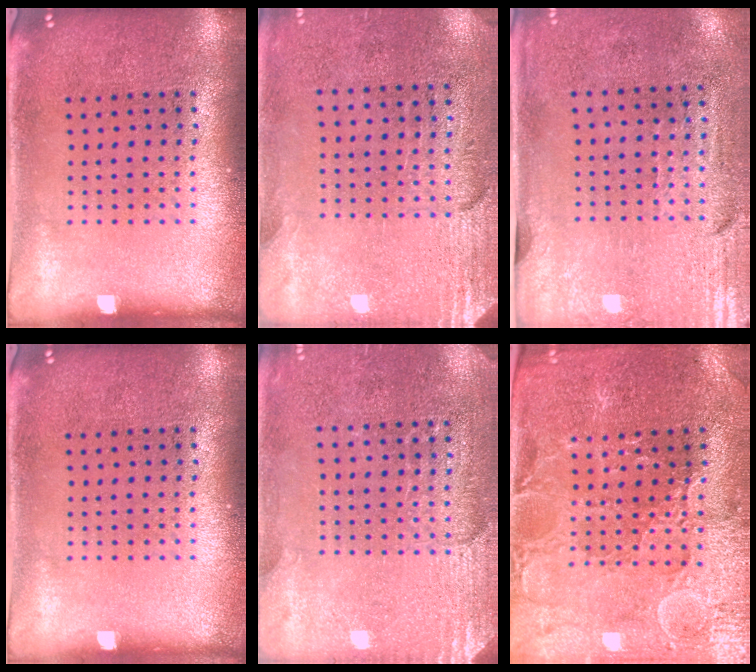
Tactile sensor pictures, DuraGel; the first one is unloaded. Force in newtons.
{"total": 2.8, "press": 2.5, "slide": 1.4}
{"total": 3.0, "press": 2.5, "slide": 1.6}
{"total": 0.0}
{"total": 2.8, "press": 2.6, "slide": 0.8}
{"total": 1.9, "press": 1.8, "slide": 0.5}